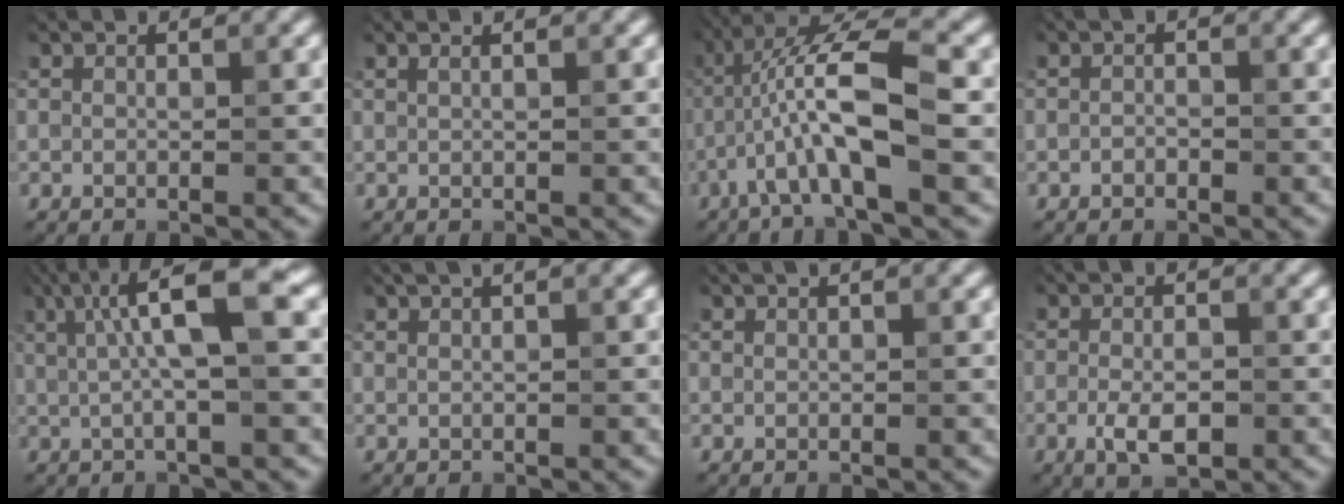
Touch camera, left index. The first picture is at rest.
{"total": 1.4, "force": [0.8, 0.5, 1.0], "torque": [-0.005, -0.001, 0.002]}
{"total": 8.2, "force": [-1.7, 1.7, 7.8], "torque": [-0.149, 0.024, -0.037]}
{"total": 0.7, "force": [-0.4, 0.5, 0.4], "torque": [-0.006, -0.001, -0.008]}
{"total": 7.3, "force": [1.9, 1.4, 6.9], "torque": [-0.109, 0.014, 0.024]}
{"total": 3.4, "force": [2.0, 1.3, 2.3], "torque": [-0.016, 0.011, 0.011]}
{"total": 1.3, "force": [0.9, 0.2, 0.9], "torque": [-0.015, -0.002, 0.011]}
{"total": 3.2, "force": [-1.1, 1.3, 2.7], "torque": [-0.051, -0.005, -0.019]}